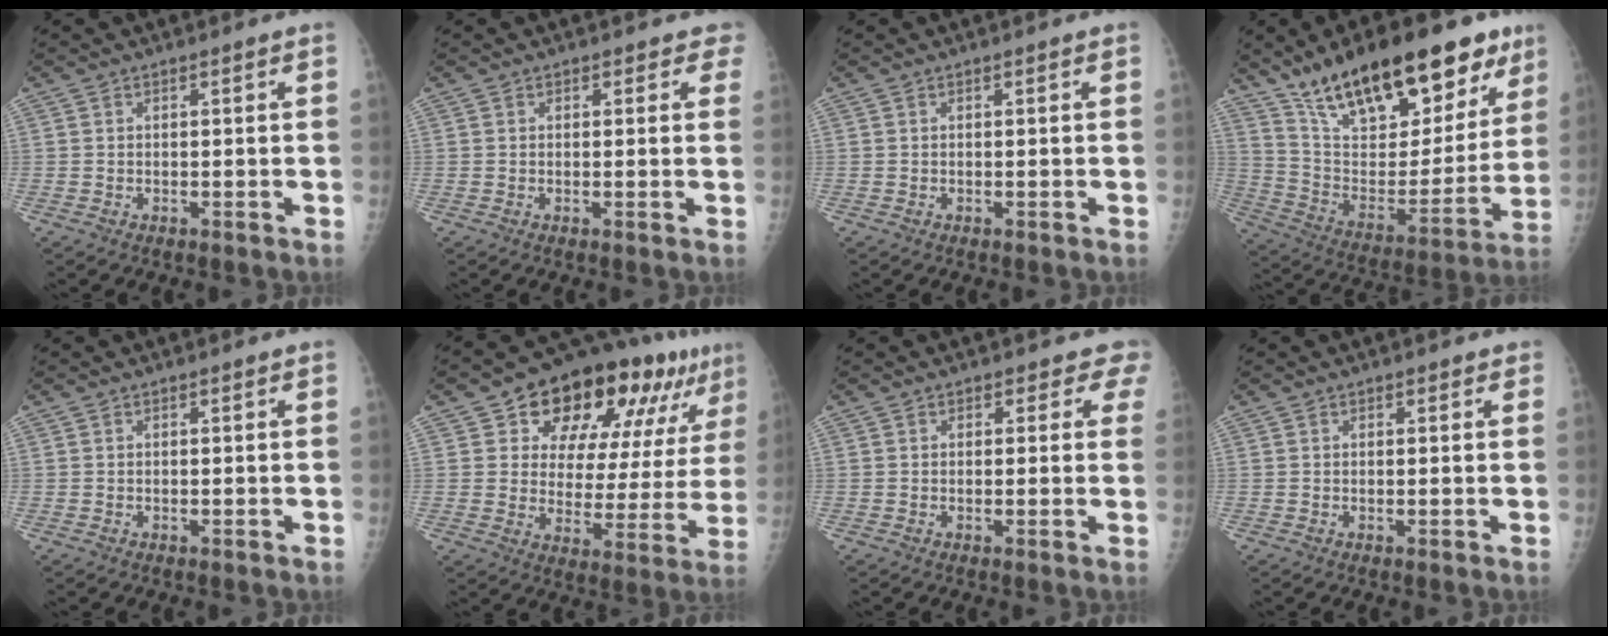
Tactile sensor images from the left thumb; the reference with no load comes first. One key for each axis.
{"total": 2.3, "fx": 1.6, "fy": 1.5, "fz": 0.3, "tx": 0.030, "ty": -0.004, "tz": 0.005}
{"total": 0.0}
{"total": 29.2, "fx": 18.9, "fy": 11.7, "fz": 18.8, "tx": -0.257, "ty": -0.044, "tz": 0.311}
{"total": 0.0}
{"total": 21.9, "fx": 12.4, "fy": 10.9, "fz": 14.3, "tx": -0.161, "ty": -0.016, "tz": 0.180}
{"total": 2.9, "fx": 2.2, "fy": 1.9, "fz": 0.2, "tx": 0.032, "ty": -0.010, "tz": 0.004}
{"total": 0.7, "fx": 0.5, "fy": 0.5, "fz": 0.1, "tx": 0.005, "ty": -0.003, "tz": 0.004}